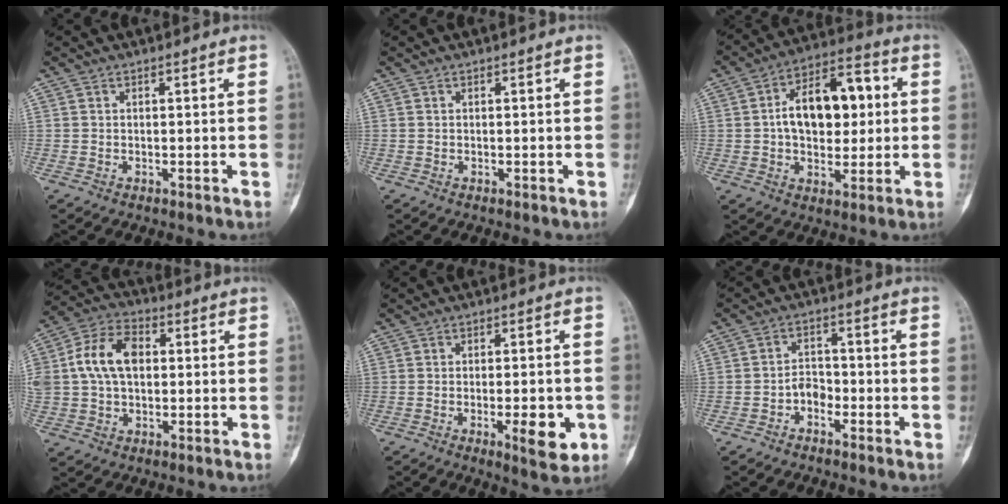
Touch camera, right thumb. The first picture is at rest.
{"total": 0.0}
{"total": 15.4, "force": [1.5, 9.1, 12.3], "torque": [-0.158, 0.024, 0.019]}
{"total": 12.7, "force": [1.5, 8.5, 9.3], "torque": [-0.173, 0.026, 0.023]}
{"total": 8.0, "force": [-2.5, 2.7, 7.1], "torque": [-0.090, -0.002, -0.029]}
{"total": 3.3, "force": [-1.8, 2.3, 1.5], "torque": [-0.010, 0.023, -0.039]}